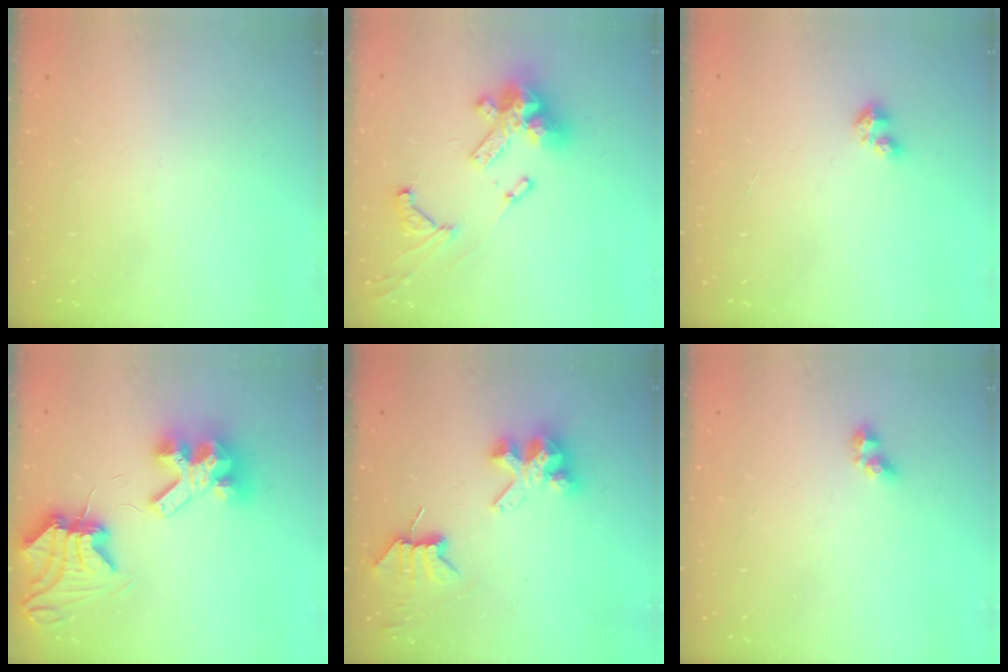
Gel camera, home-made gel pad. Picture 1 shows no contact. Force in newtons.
{"total": 18.7, "press": 18.6, "slide": 1.9}
{"total": 2.7, "press": 2.7, "slide": 0.3}
{"total": 14.5, "press": 14.4, "slide": 1.7}
{"total": 6.6, "press": 6.6, "slide": 0.7}
{"total": 3.3, "press": 3.3, "slide": 0.2}